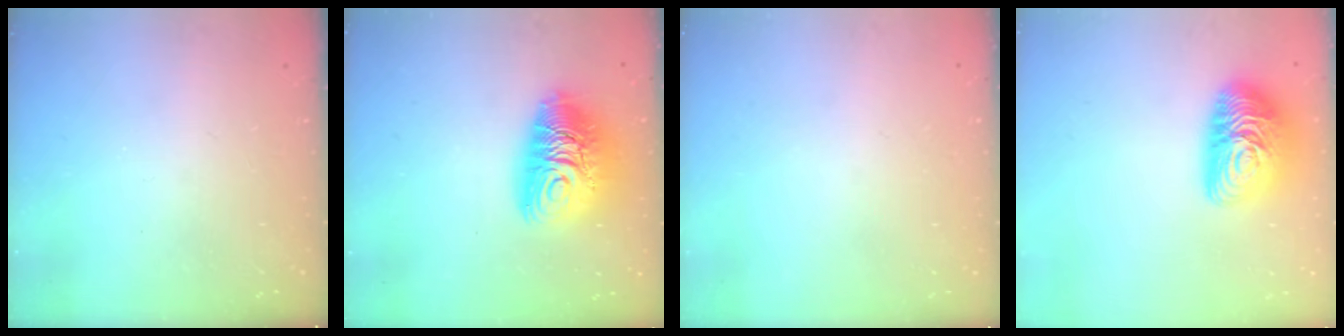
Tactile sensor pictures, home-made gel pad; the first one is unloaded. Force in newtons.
{"total": 13.1, "press": 13.1, "slide": 1.3}
{"total": 0.0}
{"total": 15.8, "press": 15.8, "slide": 0.8}